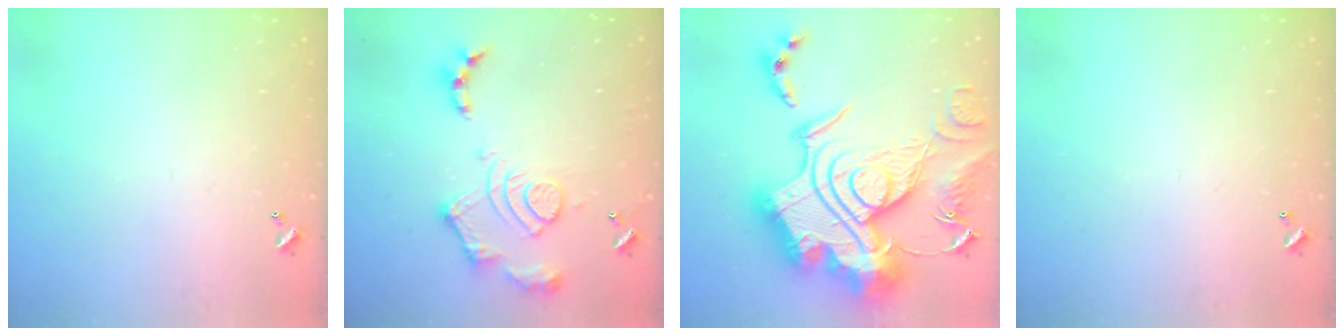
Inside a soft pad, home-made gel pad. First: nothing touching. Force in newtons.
{"total": 14.9, "press": 14.9, "slide": 1.1}
{"total": 0.8, "press": 0.8, "slide": 0.0}
{"total": 0.0}